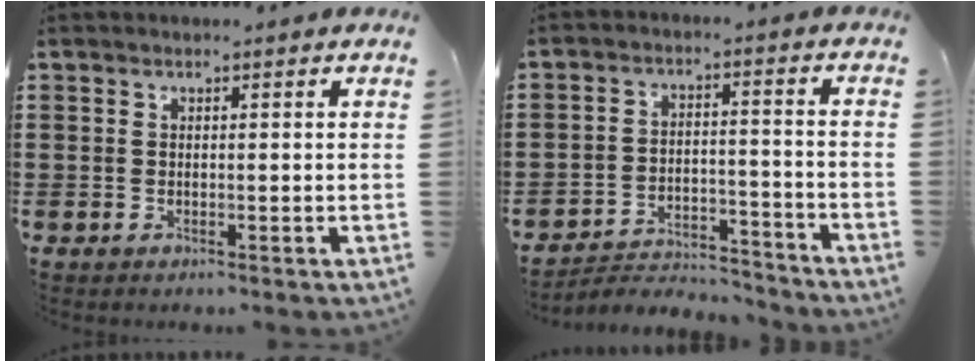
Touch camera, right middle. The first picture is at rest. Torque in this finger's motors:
{"motor_torque": [-0.45, -1.00, -0.60, -0.08]}